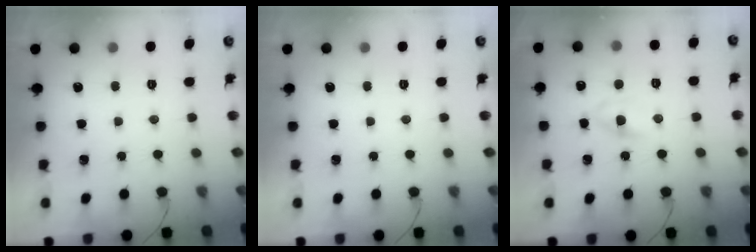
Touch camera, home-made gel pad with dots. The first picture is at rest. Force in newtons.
{"total": 0.0}
{"total": 2.8, "press": 2.6, "slide": 1.2}